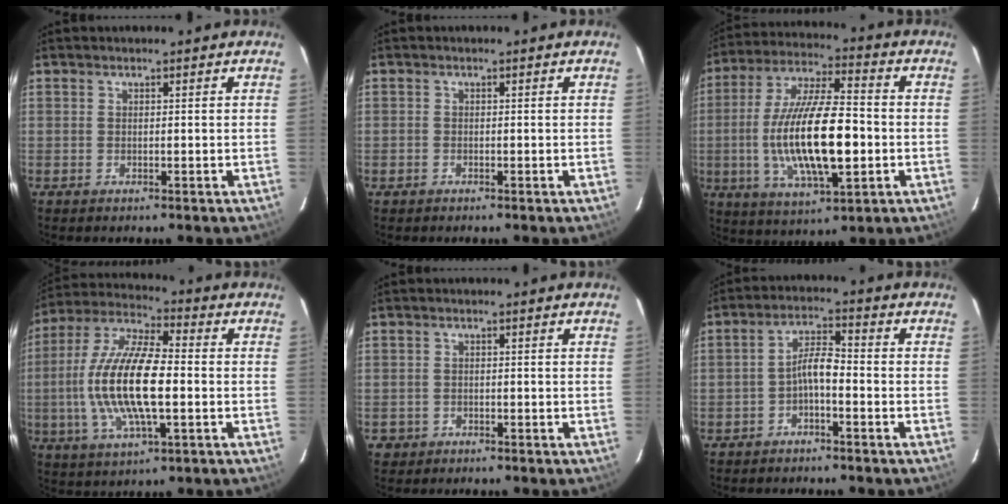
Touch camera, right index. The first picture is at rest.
{"total": 0.9, "force": [-0.6, 0.7, 0.0], "torque": [-0.003, 0.002, -0.010]}
{"total": 19.5, "force": [-3.0, 5.9, 18.4], "torque": [-0.357, -0.010, -0.048]}
{"total": 17.4, "force": [-2.0, 5.7, 16.4], "torque": [-0.328, -0.001, -0.041]}
{"total": 2.0, "force": [-1.0, 1.8, 0.3], "torque": [-0.015, 0.005, -0.011]}
{"total": 4.1, "force": [-2.3, 1.1, 3.3], "torque": [-0.069, 0.014, -0.039]}